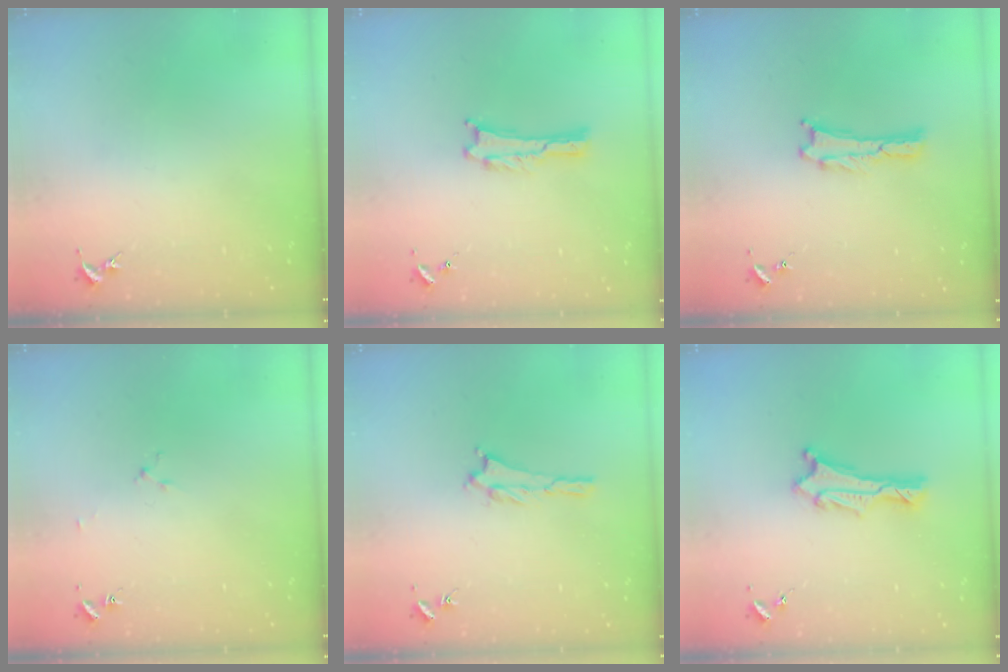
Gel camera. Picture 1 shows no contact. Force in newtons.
{"total": 0.0}
{"total": 0.0}
{"total": 1.6, "press": 1.6, "slide": 0.2}
{"total": 1.4, "press": 1.4, "slide": 0.3}
{"total": 1.3, "press": 1.2, "slide": 0.1}